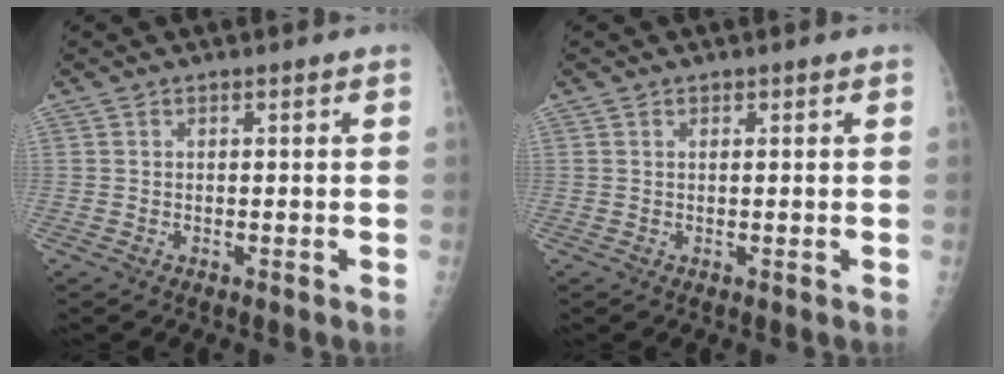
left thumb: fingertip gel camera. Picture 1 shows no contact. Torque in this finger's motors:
{"motor_torque": [-0.19, 0.03, -0.02, -0.02, -0.03]}